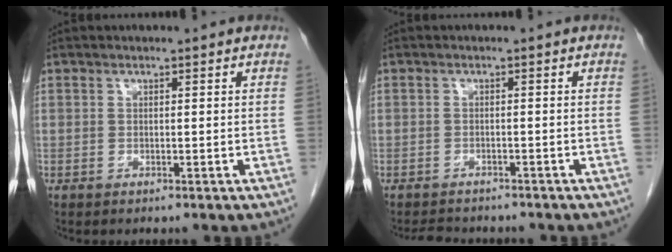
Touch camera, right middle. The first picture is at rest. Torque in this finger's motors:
{"motor_torque": [0.01, -0.01, 0.00, 0.00]}